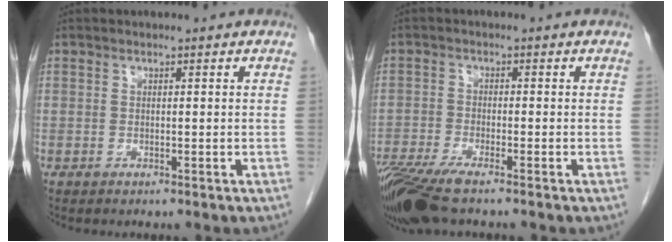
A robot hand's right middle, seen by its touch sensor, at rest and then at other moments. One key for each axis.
{"total": 8.9, "fx": -6.8, "fy": 1.1, "fz": 5.7, "tx": -0.109, "ty": -0.020, "tz": -0.124}